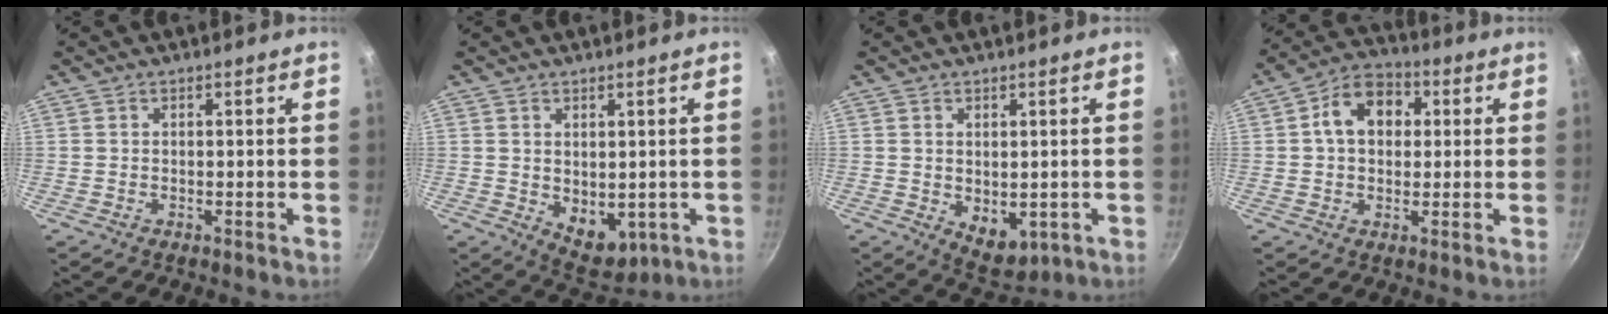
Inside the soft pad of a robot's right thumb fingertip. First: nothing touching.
{"total": 6.9, "force": [0.0, 4.6, 5.1], "torque": [-0.050, -0.017, 0.019]}
{"total": 6.0, "force": [-0.3, 3.9, 4.6], "torque": [-0.047, -0.015, 0.011]}
{"total": 10.4, "force": [1.9, 7.6, 6.7], "torque": [-0.073, 0.021, 0.014]}